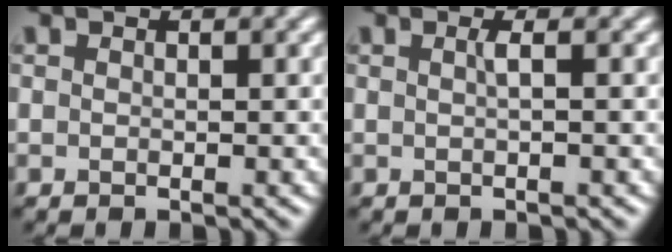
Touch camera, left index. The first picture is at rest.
{"total": 1.1, "force": [0.1, 0.3, 1.1], "torque": [-0.016, 0.004, -0.001]}